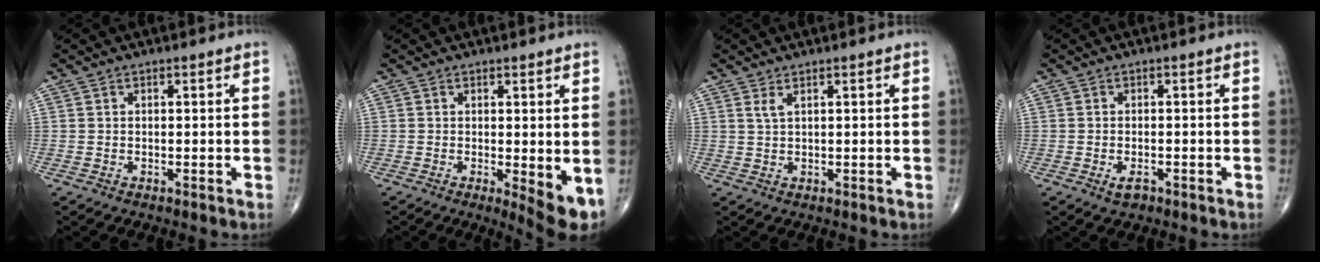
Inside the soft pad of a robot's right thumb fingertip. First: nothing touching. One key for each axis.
{"total": 5.9, "fx": -0.7, "fy": 1.7, "fz": 5.6, "tx": -0.076, "ty": -0.017, "tz": -0.007}
{"total": 1.4, "fx": 0.8, "fy": 0.3, "fz": 1.1, "tx": -0.024, "ty": 0.001, "tz": 0.020}
{"total": 2.3, "fx": -1.2, "fy": 1.2, "fz": 1.5, "tx": -0.027, "ty": 0.001, "tz": -0.018}